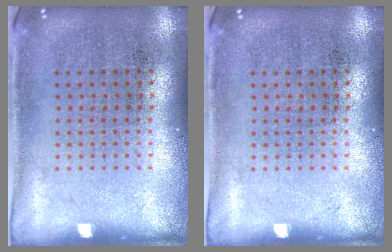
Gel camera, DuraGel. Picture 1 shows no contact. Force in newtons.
{"total": 0.0}